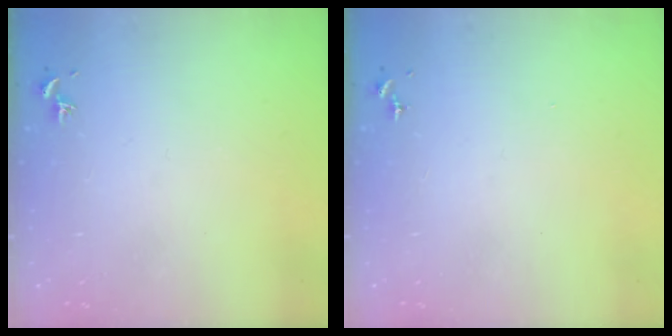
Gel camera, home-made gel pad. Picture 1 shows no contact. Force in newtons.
{"total": 0.0}